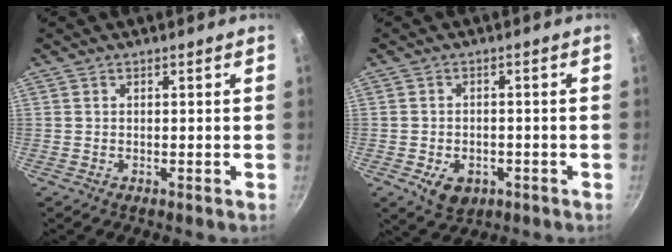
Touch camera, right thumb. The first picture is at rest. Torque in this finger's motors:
{"motor_torque": [0.87, 0.67, 0.14, -0.38, 0.01]}